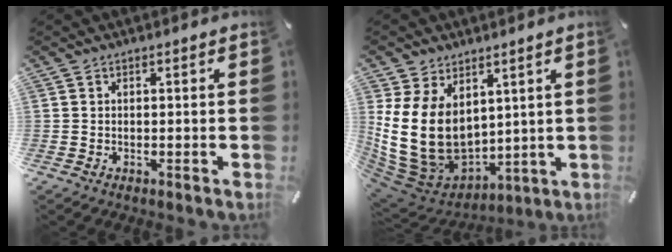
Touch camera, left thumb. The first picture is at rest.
{"total": 17.3, "force": [2.8, 13.3, 10.7], "torque": [-0.233, -0.035, 0.062]}